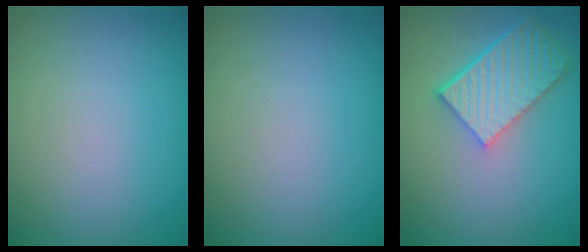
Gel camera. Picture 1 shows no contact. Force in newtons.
{"total": 0.0}
{"total": 5.7, "press": 4.3, "slide": 3.7}